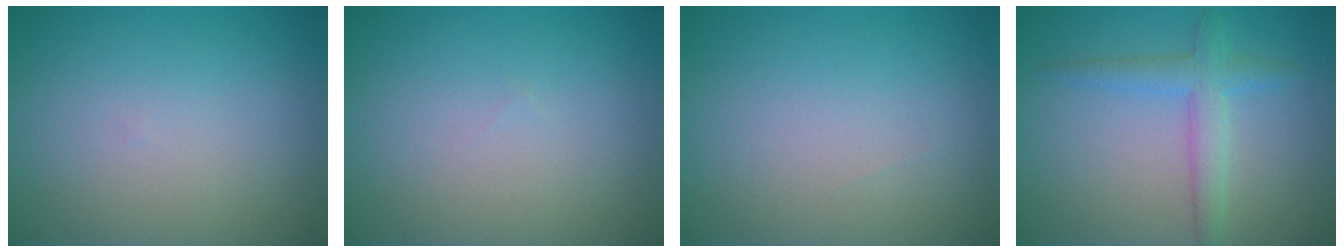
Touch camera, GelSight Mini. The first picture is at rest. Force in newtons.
{"total": 0.0}
{"total": 0.0}
{"total": 2.9, "press": 2.9, "slide": 0.1}